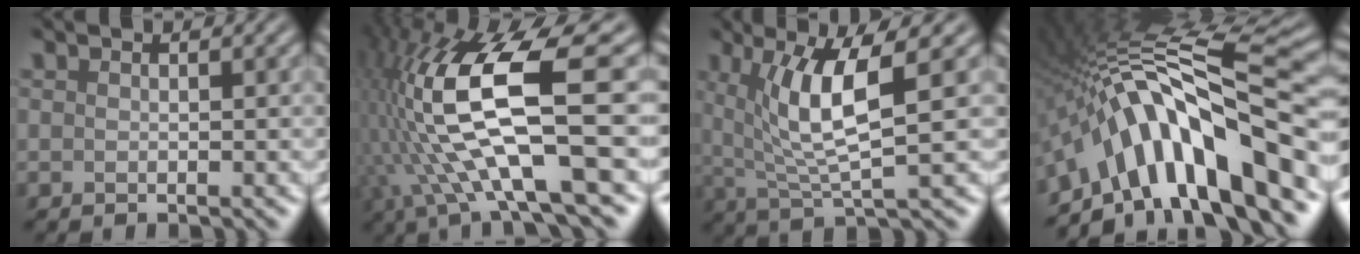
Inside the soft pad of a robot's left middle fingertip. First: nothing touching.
{"total": 12.7, "force": [0.3, 4.1, 12.0], "torque": [-0.245, 0.000, 0.015]}
{"total": 6.3, "force": [1.8, 1.2, 5.9], "torque": [-0.112, 0.007, 0.042]}
{"total": 13.9, "force": [-5.6, 4.1, 12.1], "torque": [-0.192, 0.039, -0.082]}